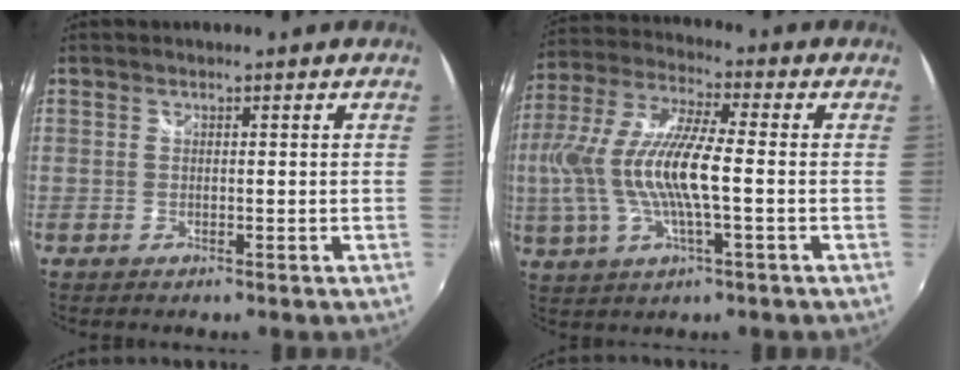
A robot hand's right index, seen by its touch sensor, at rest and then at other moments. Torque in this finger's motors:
{"motor_torque": [0.63, -0.13, 0.75, 0.21]}